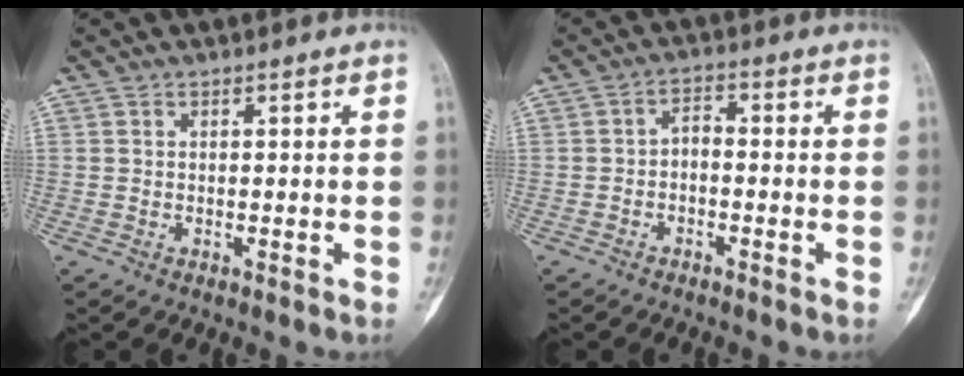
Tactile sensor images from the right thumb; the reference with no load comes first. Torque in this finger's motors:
{"motor_torque": [0.02, 0.37, 0.18, -0.09, -0.04]}